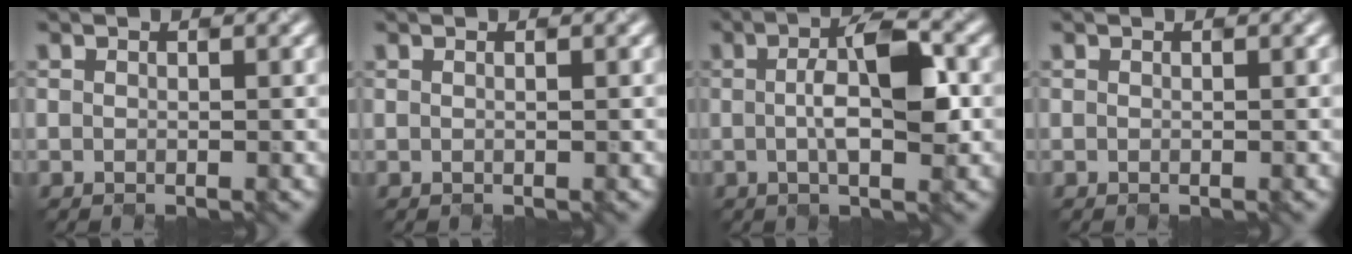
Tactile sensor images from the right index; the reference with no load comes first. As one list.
[{"total": 1.1, "force": [0.4, 0.6, 0.8], "torque": [-0.009, 0.012, -0.003]}, {"total": 5.3, "force": [-0.3, 1.2, 5.2], "torque": [-0.094, 0.006, 0.008]}, {"total": 0.0}]